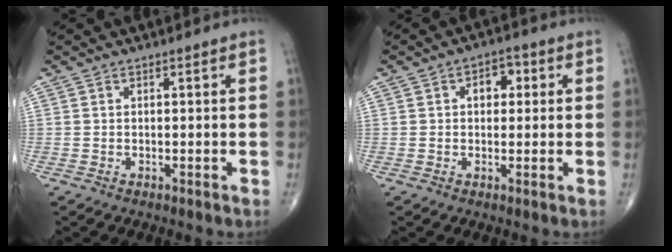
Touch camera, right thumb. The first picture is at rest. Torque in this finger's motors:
{"motor_torque": [0.09, 1.14, 0.52, 0.37, 0.02]}